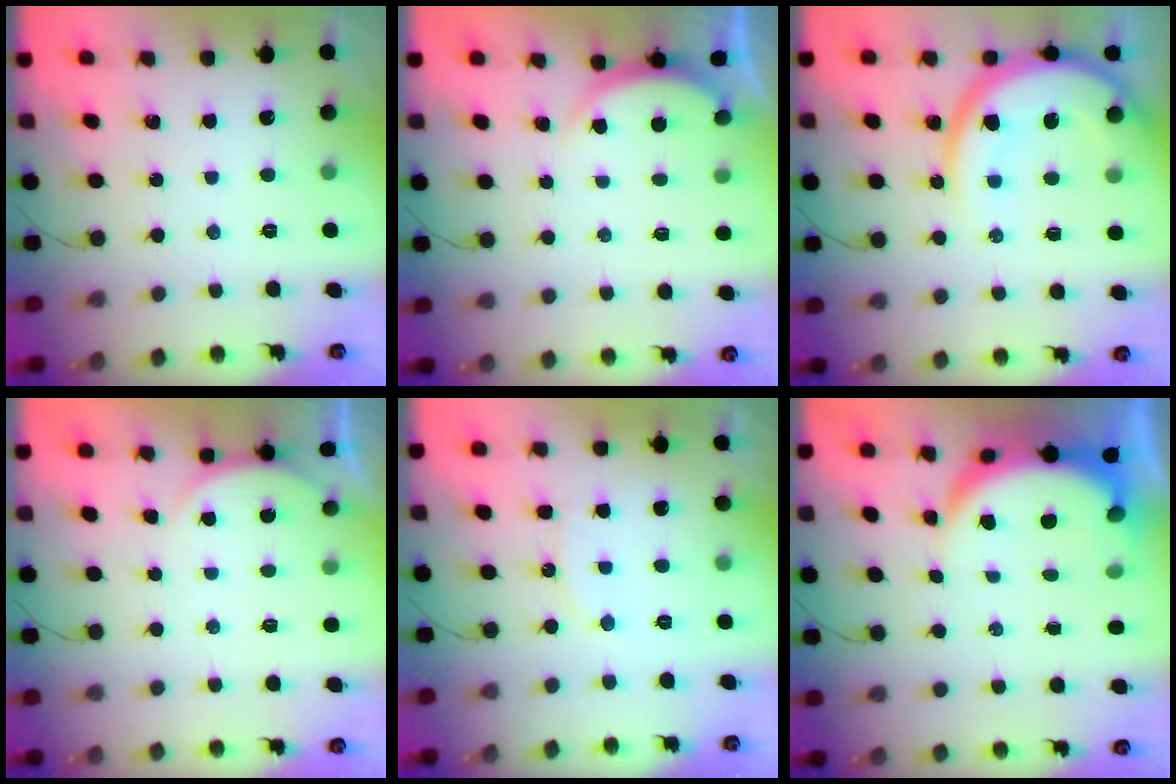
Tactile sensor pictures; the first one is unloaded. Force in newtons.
{"total": 2.1, "press": 2.0, "slide": 0.5}
{"total": 14.3, "press": 14.2, "slide": 1.3}
{"total": 2.3, "press": 2.3, "slide": 0.5}
{"total": 6.4, "press": 6.4, "slide": 0.2}
{"total": 8.0, "press": 8.0, "slide": 1.0}